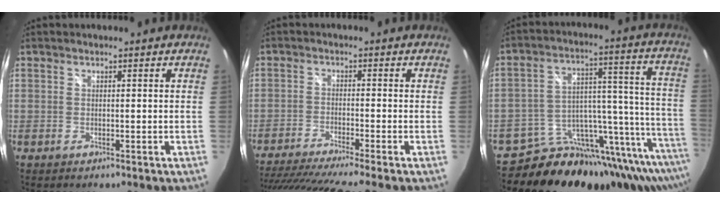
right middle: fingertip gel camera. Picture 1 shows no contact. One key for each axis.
{"total": 13.5, "fx": -11.3, "fy": -0.8, "fz": 7.3, "tx": -0.151, "ty": -0.040, "tz": -0.183}
{"total": 26.2, "fx": -20.2, "fy": 10.0, "fz": 13.3, "tx": -0.157, "ty": 0.000, "tz": -0.291}